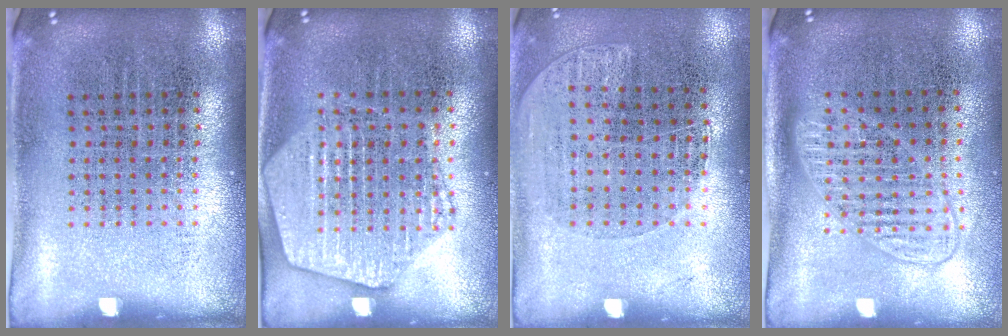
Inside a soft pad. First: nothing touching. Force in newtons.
{"total": 1.9, "press": 1.9, "slide": 0.3}
{"total": 1.1, "press": 0.9, "slide": 0.6}
{"total": 1.5, "press": 1.3, "slide": 0.7}